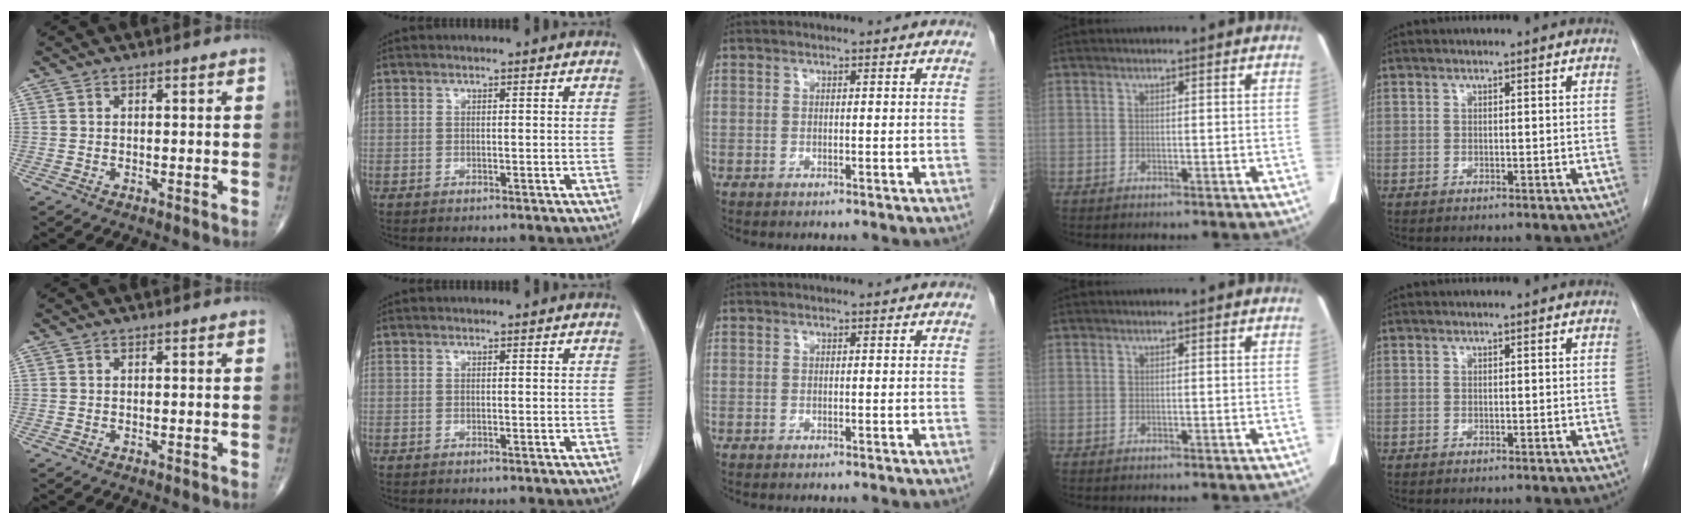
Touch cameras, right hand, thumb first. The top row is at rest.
{}